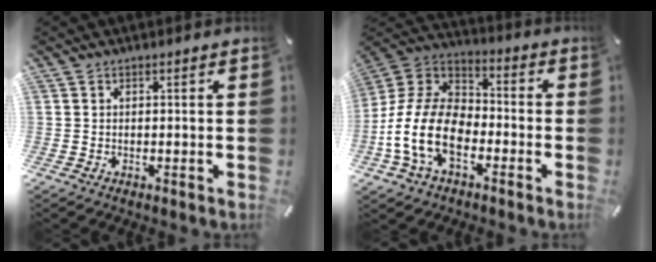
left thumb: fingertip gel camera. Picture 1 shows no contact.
{"total": 15.9, "force": [-6.7, 10.0, 10.3], "torque": [-0.234, 0.024, -0.129]}